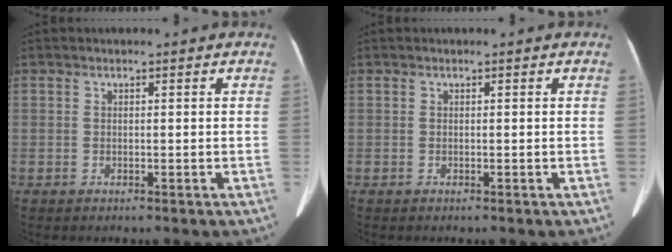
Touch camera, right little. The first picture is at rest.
{"total": 0.0}